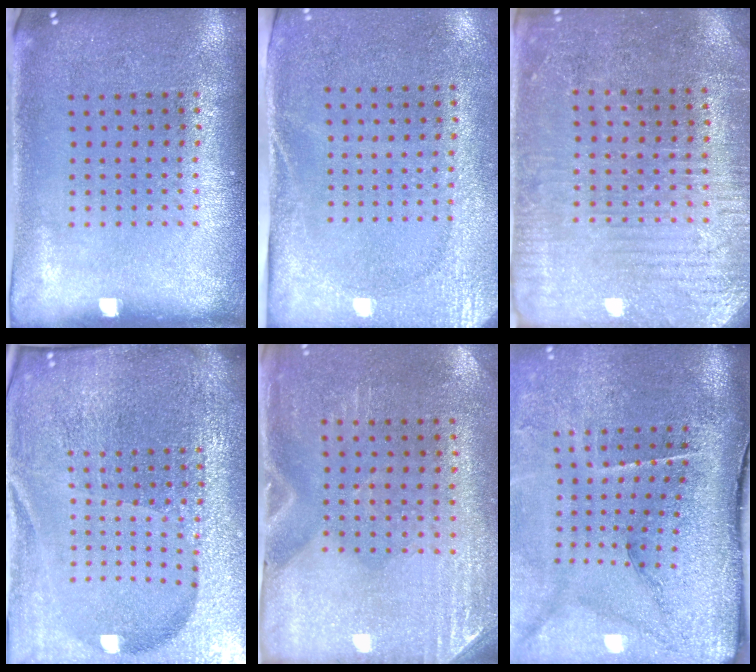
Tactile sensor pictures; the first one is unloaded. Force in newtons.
{"total": 2.7, "press": 2.1, "slide": 1.6}
{"total": 3.1, "press": 3.0, "slide": 0.6}
{"total": 6.5, "press": 5.7, "slide": 3.3}
{"total": 3.0, "press": 2.6, "slide": 1.5}
{"total": 4.7, "press": 3.7, "slide": 2.9}